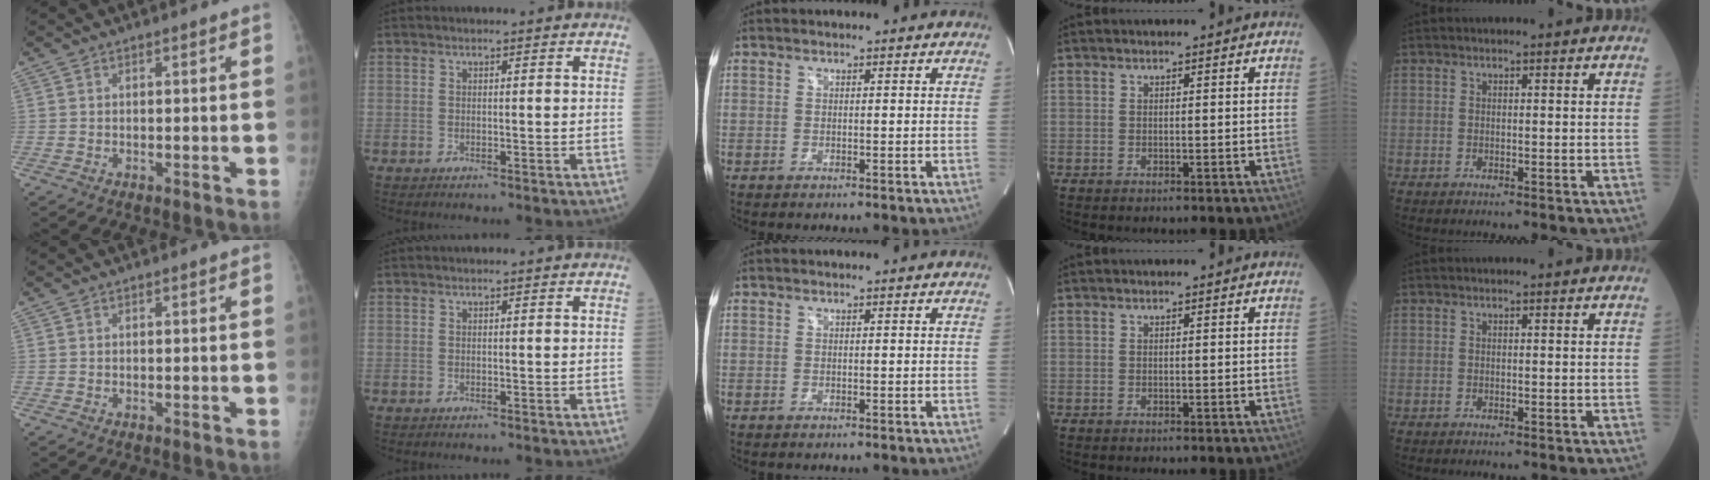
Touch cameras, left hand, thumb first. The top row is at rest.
{}